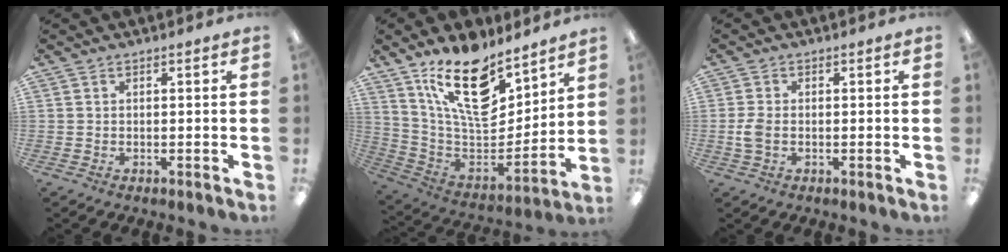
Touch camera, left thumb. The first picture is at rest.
{"total": 20.3, "force": [13.6, 9.2, 11.9], "torque": [-0.202, -0.089, 0.242]}
{"total": 3.6, "force": [-0.4, 2.2, 2.8], "torque": [-0.062, 0.001, -0.010]}